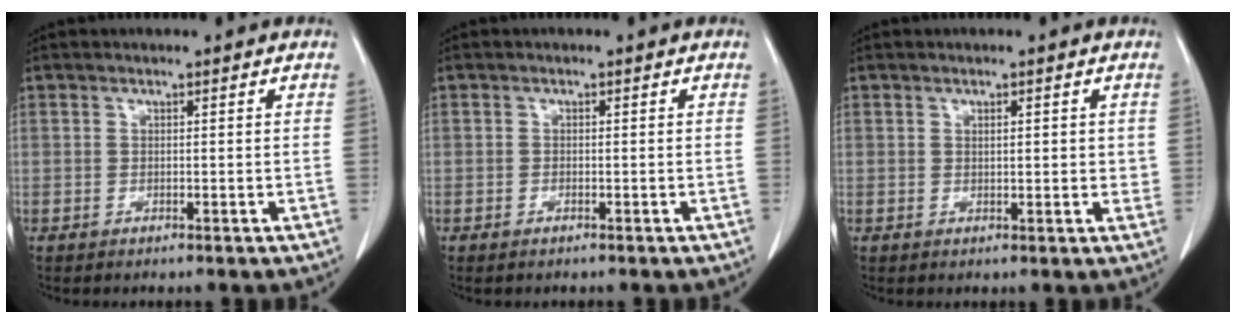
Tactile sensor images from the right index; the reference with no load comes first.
{"total": 0.6, "force": [-0.5, 0.2, 0.3], "torque": [-0.013, -0.001, -0.006]}
{"total": 2.2, "force": [0.7, 0.9, 1.9], "torque": [-0.026, -0.003, 0.008]}